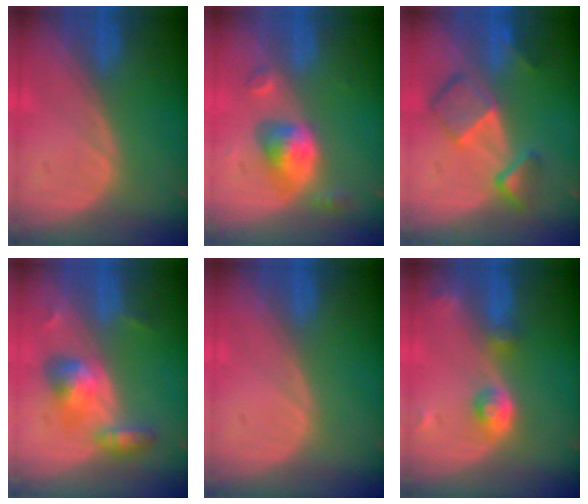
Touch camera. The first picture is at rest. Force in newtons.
{"total": 5.8, "press": 5.3, "slide": 2.1}
{"total": 7.9, "press": 6.9, "slide": 3.9}
{"total": 5.8, "press": 5.8, "slide": 0.2}
{"total": 0.0}
{"total": 4.3, "press": 4.0, "slide": 1.6}